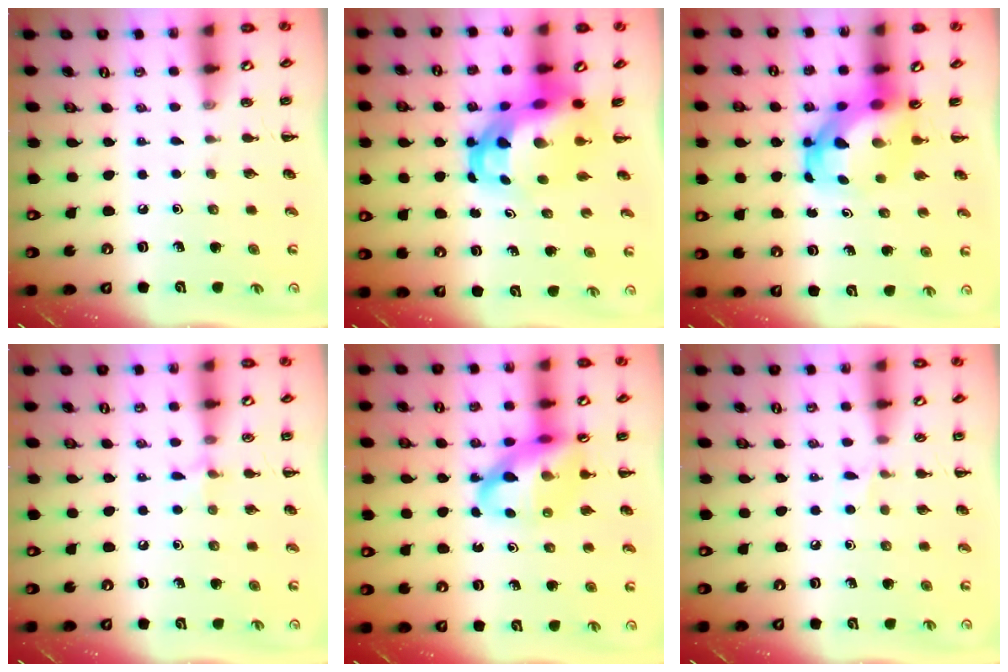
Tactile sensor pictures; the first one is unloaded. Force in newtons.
{"total": 8.7, "press": 8.4, "slide": 2.4}
{"total": 6.3, "press": 6.2, "slide": 1.4}
{"total": 5.1, "press": 4.8, "slide": 1.7}
{"total": 14.7, "press": 14.2, "slide": 3.9}
{"total": 3.6, "press": 3.4, "slide": 1.1}